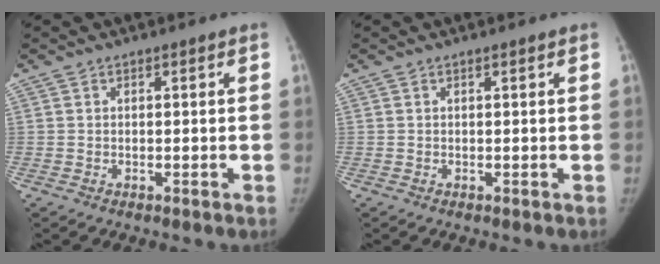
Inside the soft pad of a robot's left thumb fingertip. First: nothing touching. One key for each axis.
{"total": 0.0}